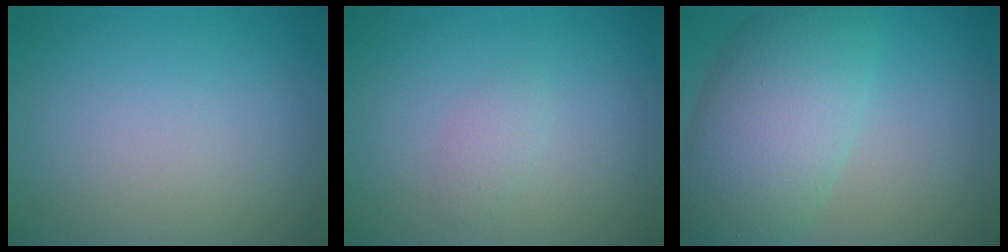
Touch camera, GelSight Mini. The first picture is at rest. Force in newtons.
{"total": 1.1, "press": 1.1, "slide": 0.1}
{"total": 8.2, "press": 8.2, "slide": 0.3}